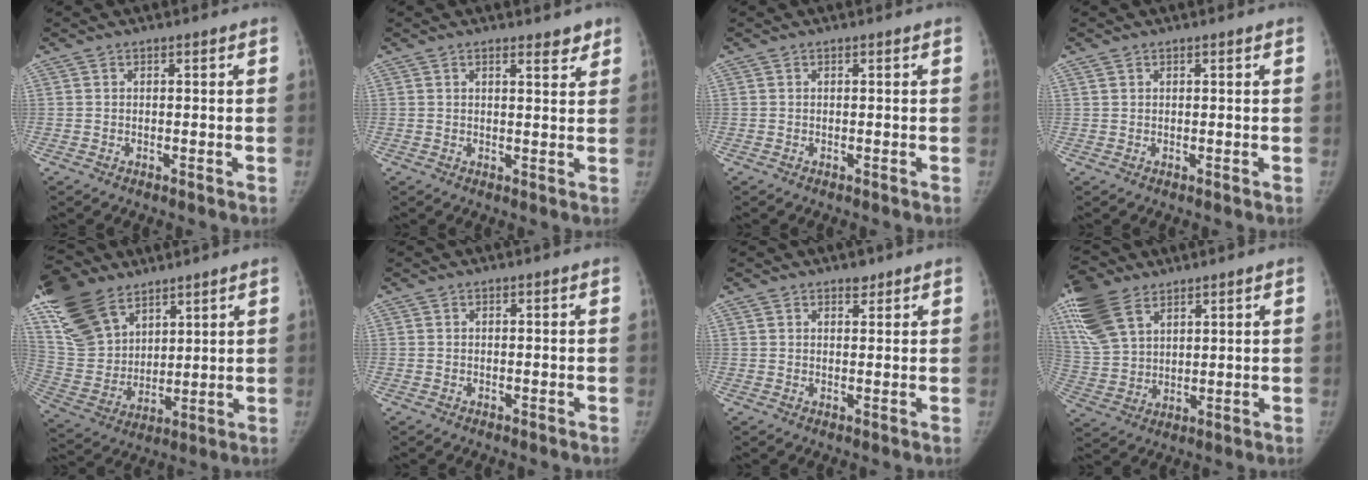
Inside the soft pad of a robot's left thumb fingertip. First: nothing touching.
{"total": 2.9, "force": [2.2, 0.9, 1.7], "torque": [-0.010, -0.014, 0.028]}
{"total": 0.0}
{"total": 0.9, "force": [0.6, 0.5, 0.3], "torque": [-0.007, 0.004, 0.012]}
{"total": 19.7, "force": [12.3, 11.6, 10.2], "torque": [-0.197, -0.023, 0.244]}
{"total": 0.0}
{"total": 2.3, "force": [1.7, 1.2, 0.8], "torque": [-0.001, -0.011, 0.025]}
{"total": 15.2, "force": [8.8, 8.8, 8.7], "torque": [-0.190, -0.011, 0.178]}